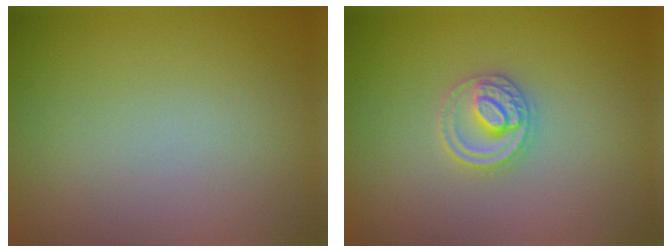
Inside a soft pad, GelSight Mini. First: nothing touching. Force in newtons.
{"total": 2.8, "press": 2.8, "slide": 0.3}